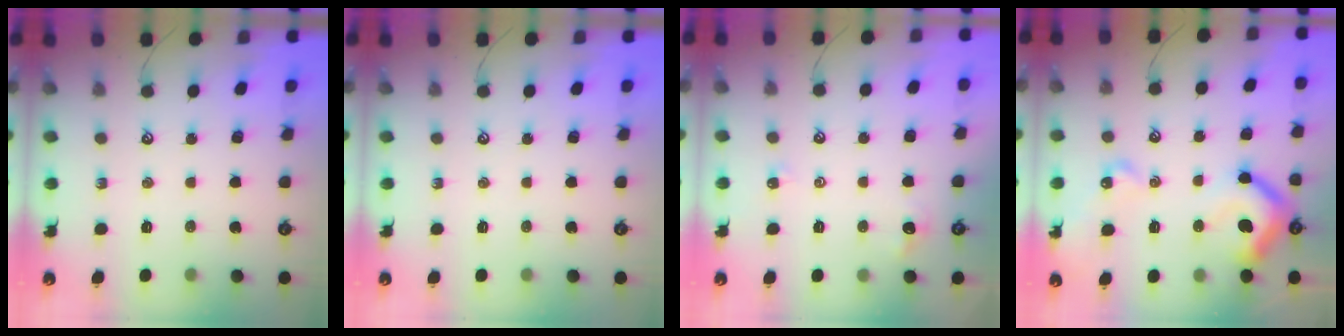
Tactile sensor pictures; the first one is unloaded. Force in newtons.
{"total": 0.0}
{"total": 1.6, "press": 1.5, "slide": 0.5}
{"total": 14.9, "press": 14.8, "slide": 0.9}